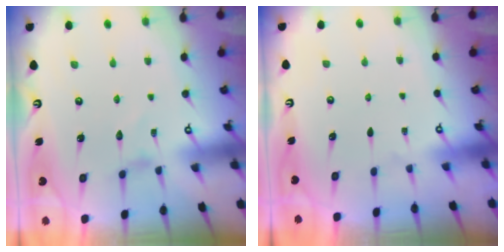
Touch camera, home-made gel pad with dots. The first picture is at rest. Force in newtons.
{"total": 0.0}